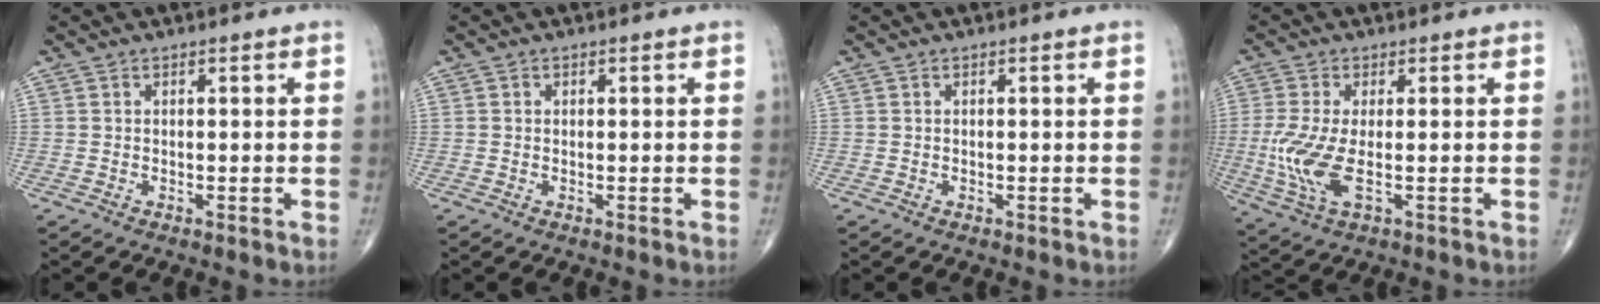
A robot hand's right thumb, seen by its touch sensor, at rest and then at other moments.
{"total": 0.0}
{"total": 0.0}
{"total": 8.6, "force": [-1.2, 3.4, 7.8], "torque": [-0.195, -0.014, -0.020]}